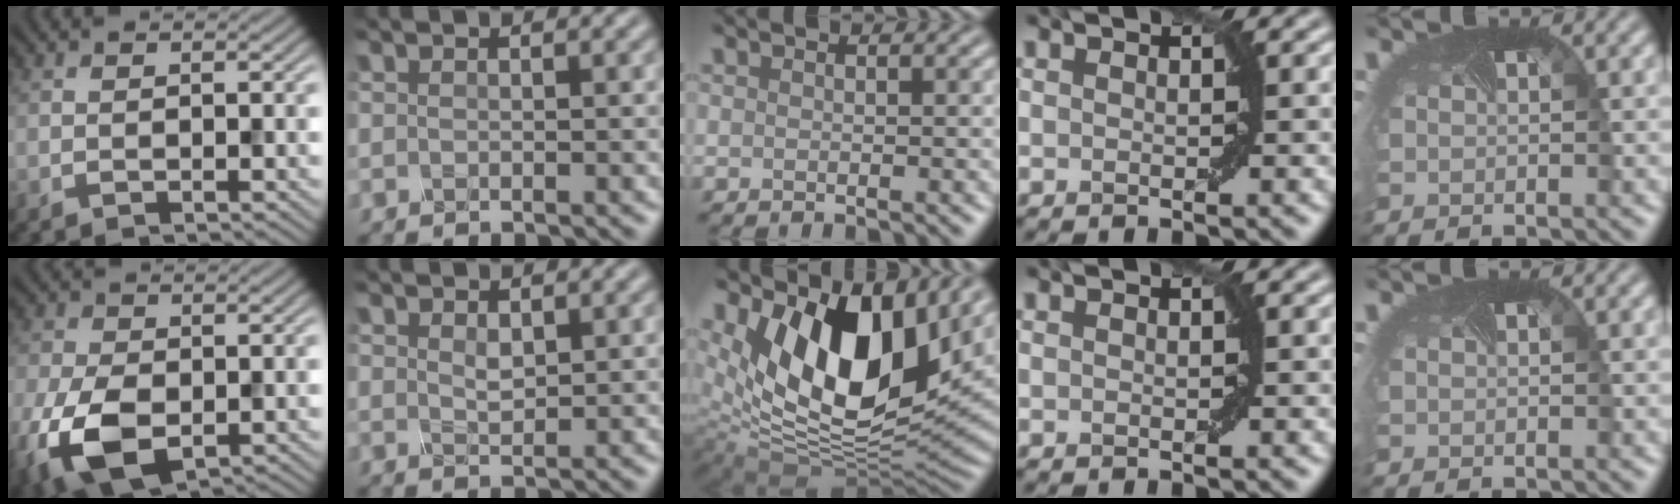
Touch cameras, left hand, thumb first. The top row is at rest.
{"thumb": {"total": 10.4, "force": [-3.2, 6.4, 7.6], "torque": [-0.202, -0.028, -0.057]}, "index": {"total": 1.1, "force": [0.4, 0.6, 0.8], "torque": [-0.018, -0.002, 0.012]}, "middle": {"total": 13.7, "force": [5.6, 7.2, 10.1], "torque": [-0.175, -0.012, 0.104]}}